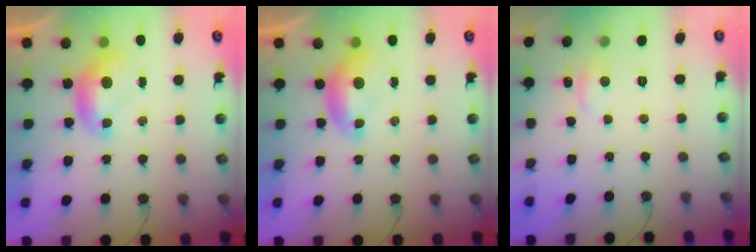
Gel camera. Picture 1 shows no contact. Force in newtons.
{"total": 0.0}
{"total": 1.5, "press": 1.3, "slide": 0.7}